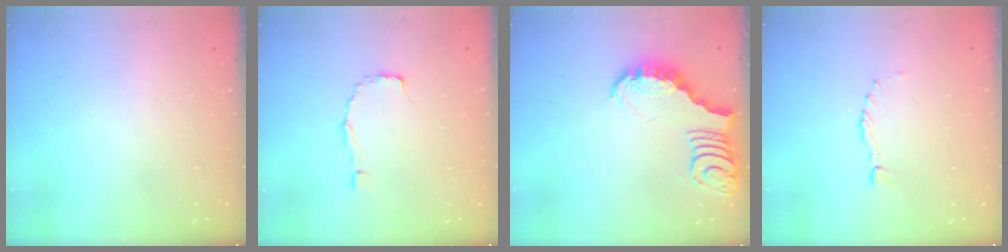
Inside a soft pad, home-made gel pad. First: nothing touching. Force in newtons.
{"total": 2.5, "press": 2.5, "slide": 0.1}
{"total": 3.5, "press": 3.5, "slide": 0.6}
{"total": 0.0}